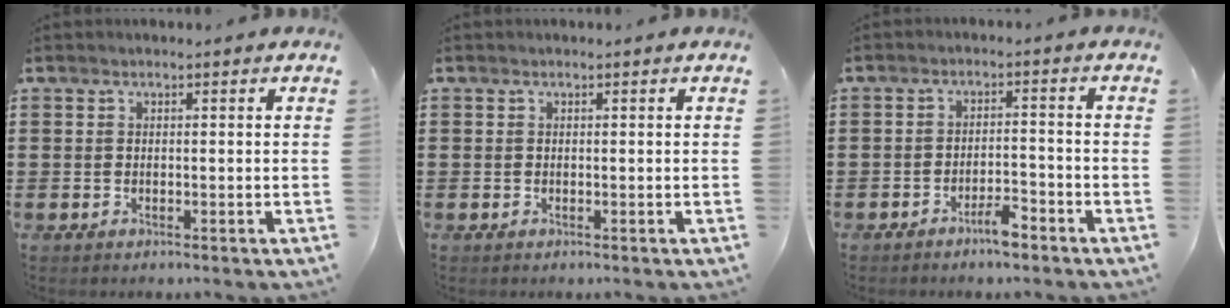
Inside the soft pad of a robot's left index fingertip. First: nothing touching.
{"total": 0.0}
{"total": 3.5, "force": [-2.9, 0.8, 1.9], "torque": [-0.033, 0.009, -0.055]}